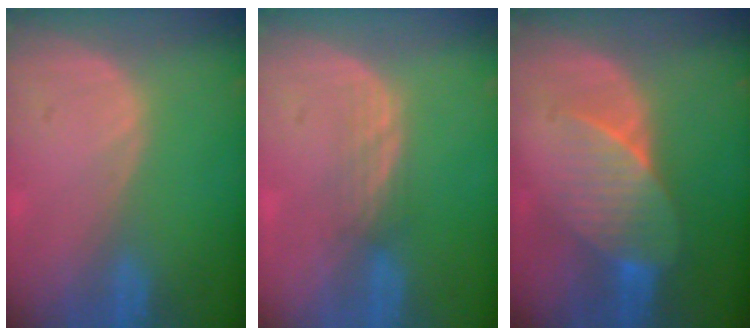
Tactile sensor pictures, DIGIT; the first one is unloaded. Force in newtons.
{"total": 2.3, "press": 2.2, "slide": 0.6}
{"total": 7.2, "press": 6.6, "slide": 2.9}